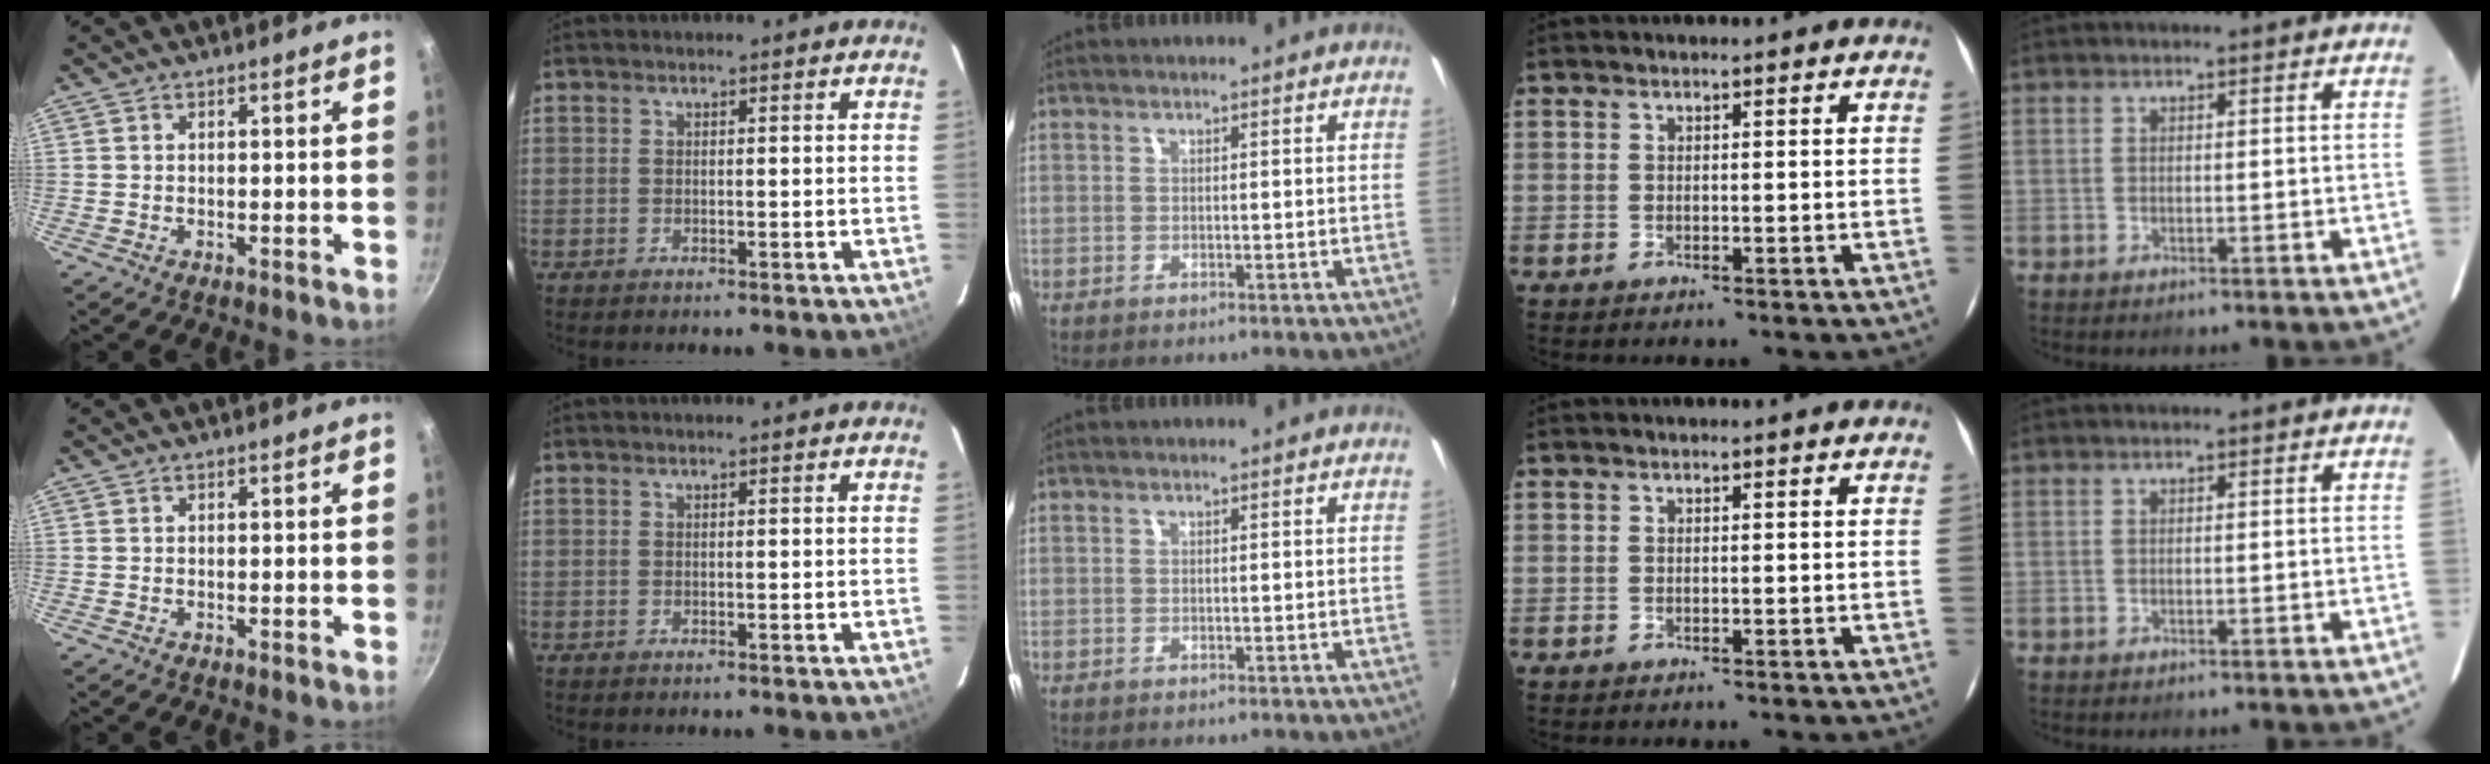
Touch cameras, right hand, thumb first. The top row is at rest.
{}